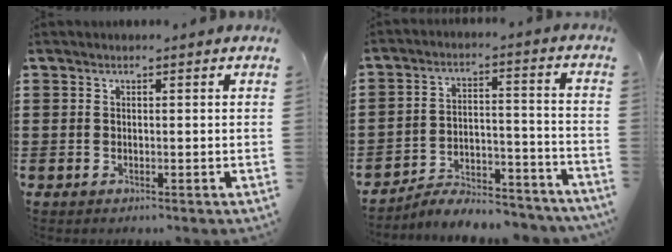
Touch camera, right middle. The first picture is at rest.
{"total": 5.5, "force": [-5.4, 0.7, 1.2], "torque": [-0.014, 0.010, -0.102]}